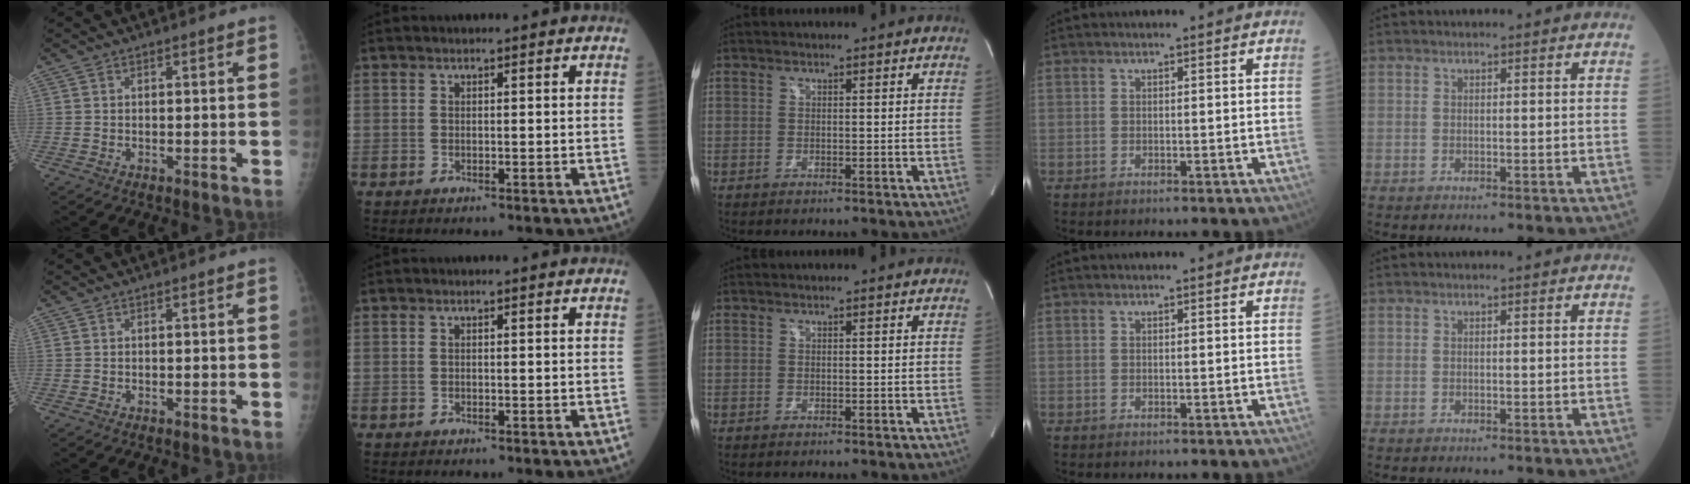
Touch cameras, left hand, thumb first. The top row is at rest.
{}